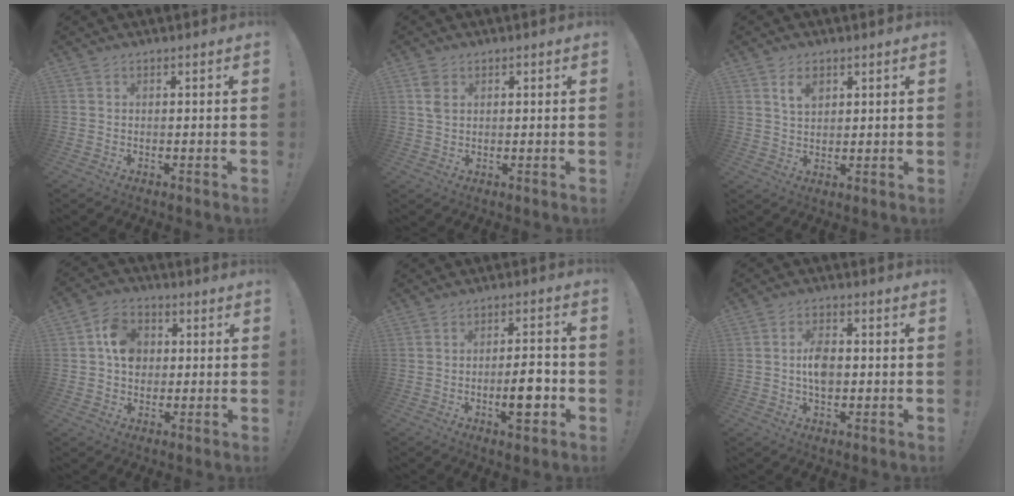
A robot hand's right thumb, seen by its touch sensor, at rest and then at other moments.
{"total": 3.9, "force": [1.3, 2.8, 2.4], "torque": [-0.037, 0.002, 0.024]}
{"total": 4.8, "force": [2.8, 3.0, 2.5], "torque": [-0.035, -0.006, 0.048]}
{"total": 9.8, "force": [1.5, 8.2, 5.2], "torque": [-0.072, 0.010, 0.033]}
{"total": 8.2, "force": [-2.5, 2.9, 7.3], "torque": [-0.099, 0.009, -0.042]}
{"total": 7.1, "force": [-0.6, 4.4, 5.5], "torque": [-0.086, 0.009, -0.012]}